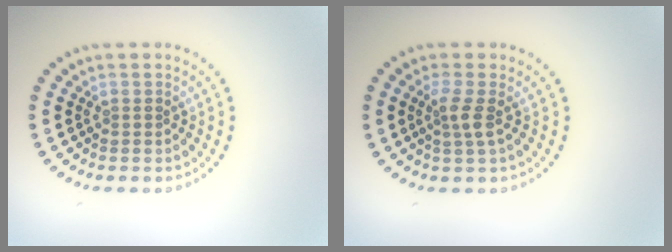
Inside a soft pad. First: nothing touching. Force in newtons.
{"total": 1.9, "press": 1.4, "slide": 1.2}